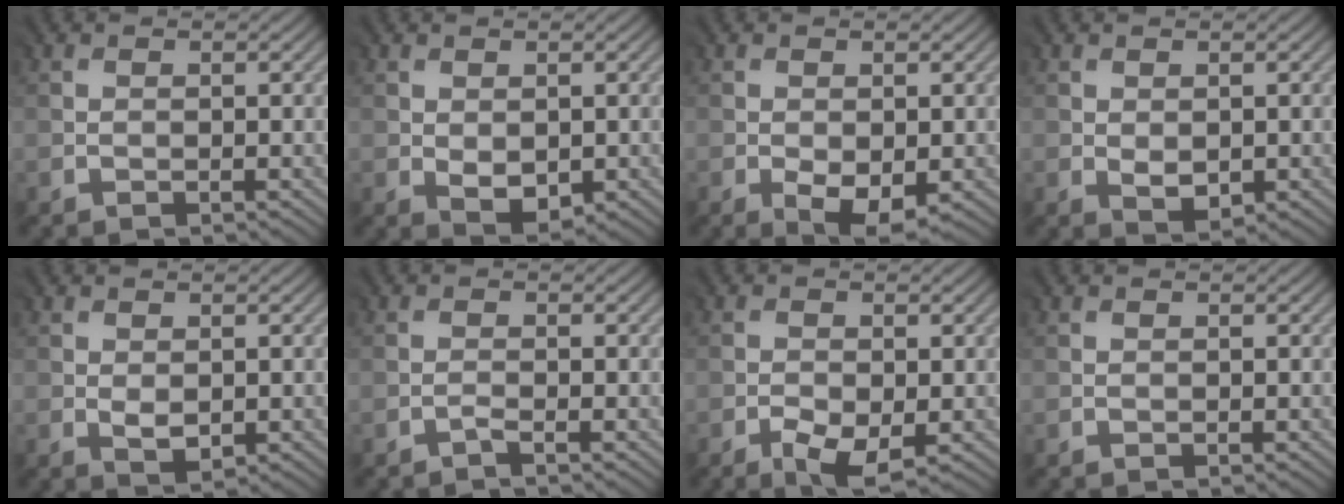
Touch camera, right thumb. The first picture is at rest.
{"total": 3.1, "force": [-0.3, 2.1, 2.2], "torque": [-0.042, -0.008, 0.001]}
{"total": 4.2, "force": [-1.5, 2.3, 3.2], "torque": [-0.062, -0.013, -0.020]}
{"total": 2.2, "force": [-0.2, 1.5, 1.6], "torque": [-0.029, -0.006, 0.003]}
{"total": 1.9, "force": [-0.1, 1.3, 1.3], "torque": [-0.028, -0.006, 0.005]}
{"total": 1.0, "force": [-0.8, -0.6, -0.2], "torque": [0.004, 0.001, -0.018]}
{"total": 3.9, "force": [-2.0, 1.6, 2.9], "torque": [-0.059, -0.010, -0.035]}
{"total": 0.0}